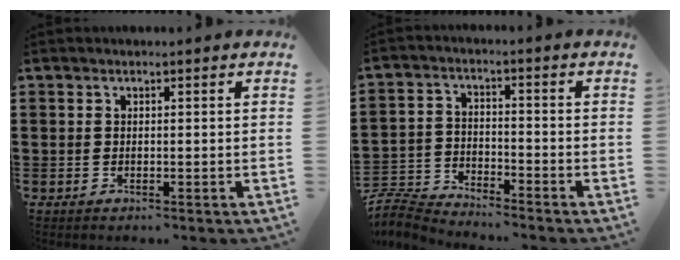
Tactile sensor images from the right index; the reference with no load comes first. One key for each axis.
{"total": 5.1, "fx": -5.0, "fy": 1.0, "fz": 0.5, "tx": -0.029, "ty": 0.003, "tz": -0.107}